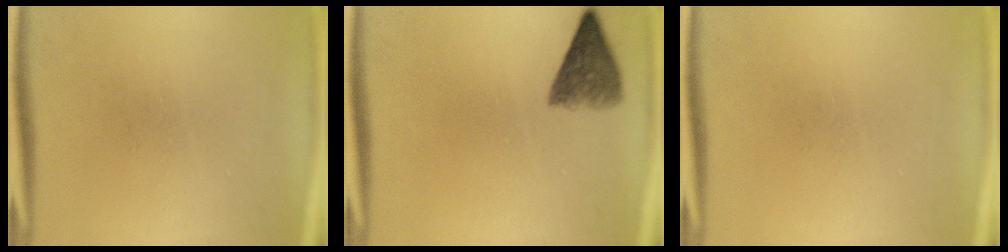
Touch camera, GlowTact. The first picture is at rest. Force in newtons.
{"total": 5.5}
{"total": 0.0}